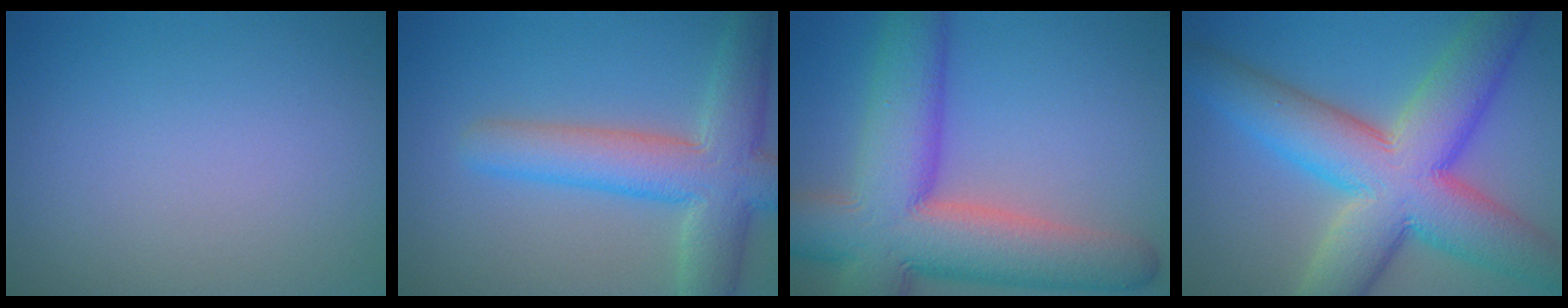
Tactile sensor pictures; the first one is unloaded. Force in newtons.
{"total": 7.3, "press": 7.3, "slide": 0.2}
{"total": 12.9, "press": 12.8, "slide": 0.8}
{"total": 12.3, "press": 12.3, "slide": 0.6}